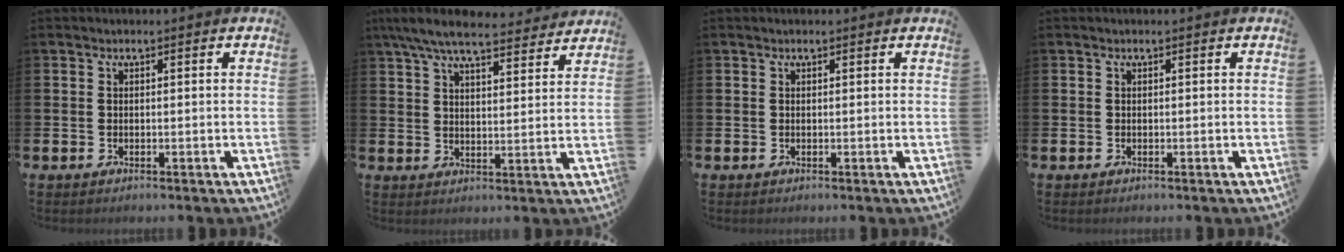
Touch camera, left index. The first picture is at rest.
{"total": 7.6, "force": [6.9, 1.4, 2.8], "torque": [-0.061, -0.038, 0.123]}
{"total": 0.0}
{"total": 0.0}